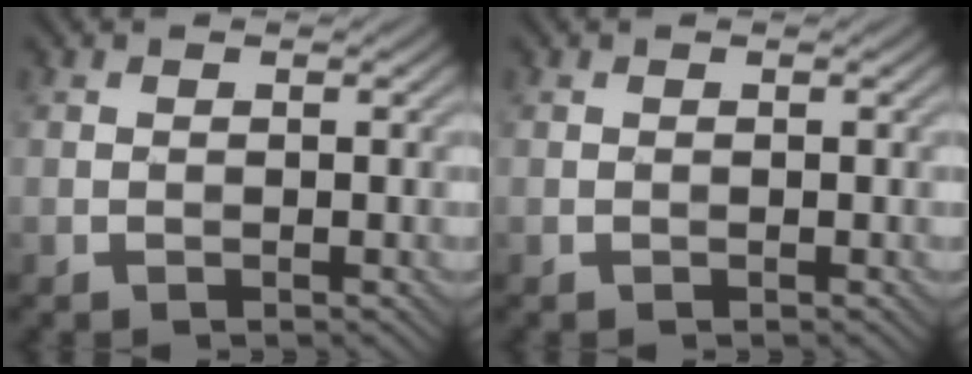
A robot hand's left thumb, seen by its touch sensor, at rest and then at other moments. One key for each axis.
{"total": 0.0}